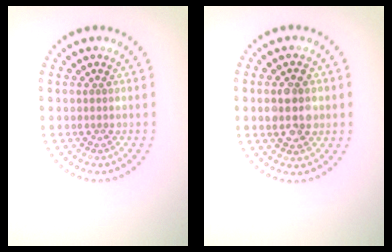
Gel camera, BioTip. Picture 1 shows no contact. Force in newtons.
{"total": 3.8, "press": 3.8, "slide": 0.1}